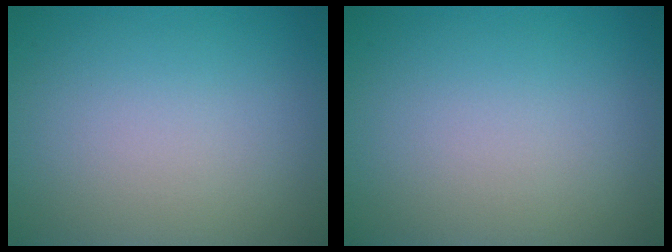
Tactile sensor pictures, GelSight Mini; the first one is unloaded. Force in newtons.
{"total": 0.0}